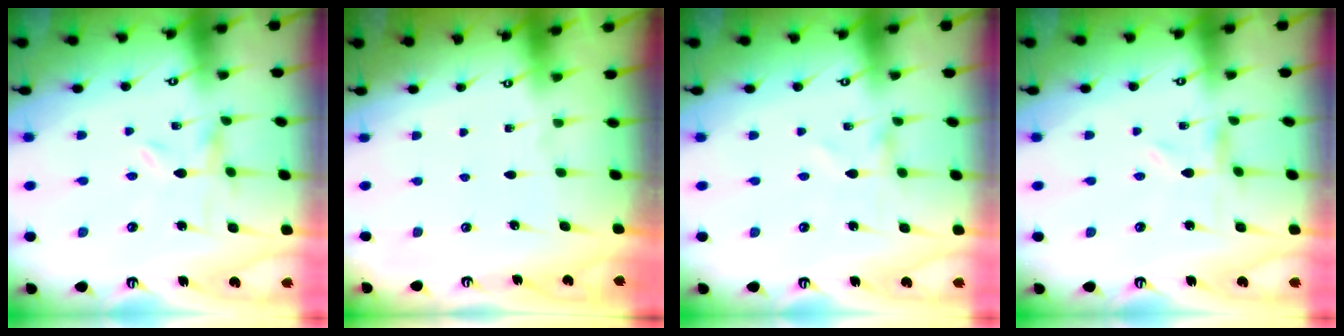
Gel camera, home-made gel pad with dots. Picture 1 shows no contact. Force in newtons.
{"total": 0.0}
{"total": 0.7, "press": 0.6, "slide": 0.1}
{"total": 0.0}